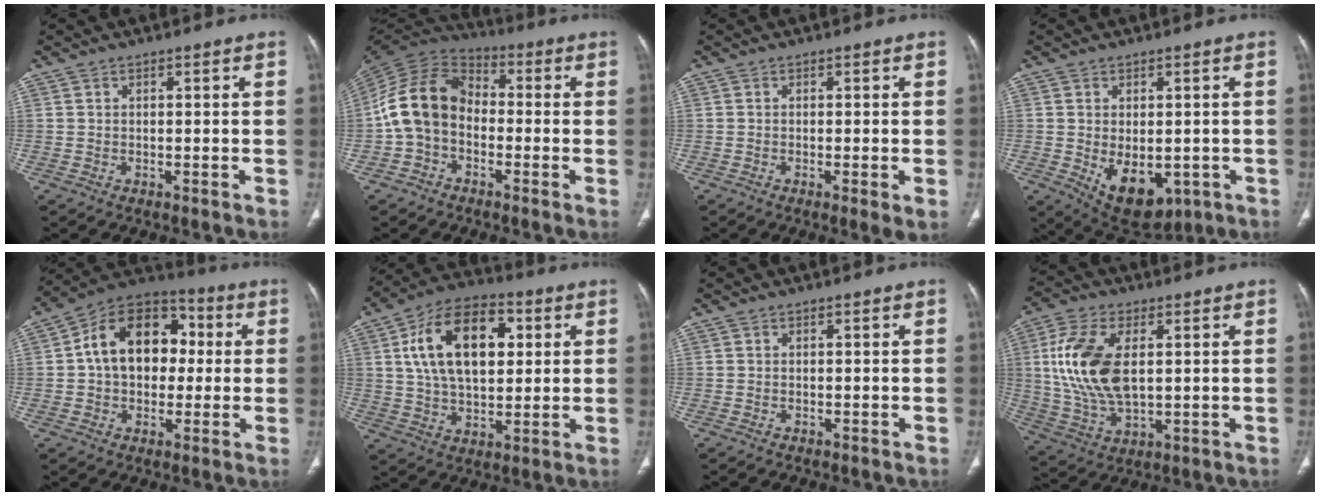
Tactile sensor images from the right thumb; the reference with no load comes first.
{"total": 12.9, "force": [-2.0, 9.6, 8.4], "torque": [-0.155, 0.041, -0.052]}
{"total": 2.6, "force": [-0.6, 0.2, 2.6], "torque": [-0.052, -0.013, -0.011]}
{"total": 10.3, "force": [-2.5, 6.2, 7.9], "torque": [-0.100, -0.011, -0.015]}
{"total": 17.0, "force": [1.8, 12.1, 11.8], "torque": [-0.146, 0.028, 0.018]}
{"total": 18.7, "force": [4.7, 10.9, 14.4], "torque": [-0.221, 0.004, 0.078]}
{"total": 0.0}
{"total": 15.5, "force": [2.5, 8.3, 12.8], "torque": [-0.263, -0.009, 0.054]}